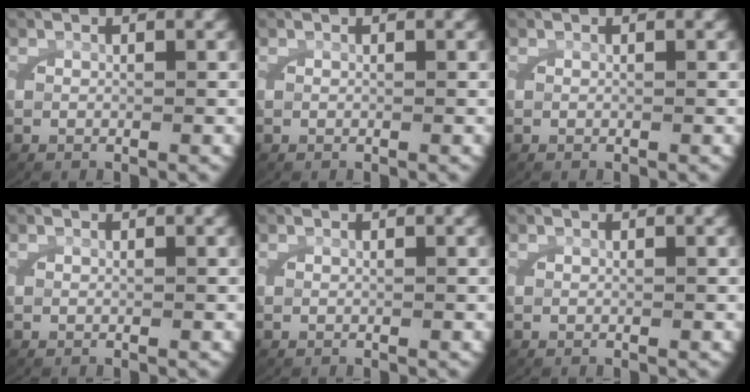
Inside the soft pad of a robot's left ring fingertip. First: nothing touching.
{"total": 0.0}
{"total": 0.0}
{"total": 0.0}
{"total": 0.0}
{"total": 0.0}